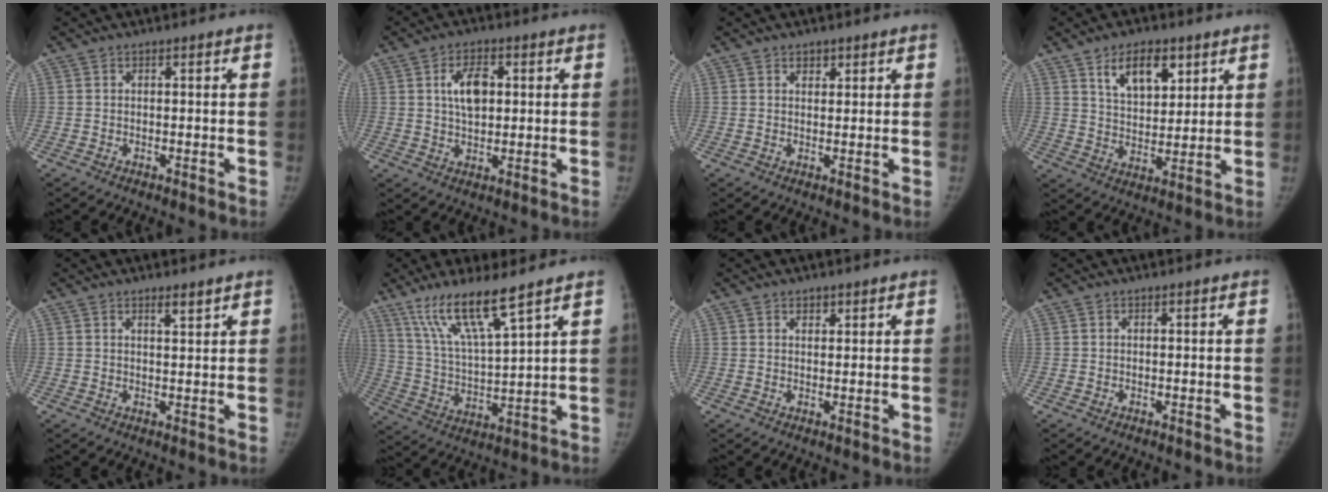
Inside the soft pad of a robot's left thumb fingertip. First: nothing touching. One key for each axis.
{"total": 6.8, "fx": 1.5, "fy": 4.0, "fz": 5.3, "tx": -0.077, "ty": 0.000, "tz": 0.024}
{"total": 1.8, "fx": 1.2, "fy": 1.1, "fz": 0.7, "tx": 0.002, "ty": -0.007, "tz": 0.017}
{"total": 10.2, "fx": 5.5, "fy": 5.4, "fz": 6.6, "tx": -0.081, "ty": -0.032, "tz": 0.097}
{"total": 2.1, "fx": 1.6, "fy": 0.4, "fz": 1.3, "tx": -0.019, "ty": -0.013, "tz": 0.028}
{"total": 12.7, "fx": 8.8, "fy": 1.4, "fz": 9.1, "tx": -0.173, "ty": -0.044, "tz": 0.179}
{"total": 1.5, "fx": 1.1, "fy": 0.9, "fz": 0.6, "tx": 0.000, "ty": -0.006, "tz": 0.016}
{"total": 0.0}